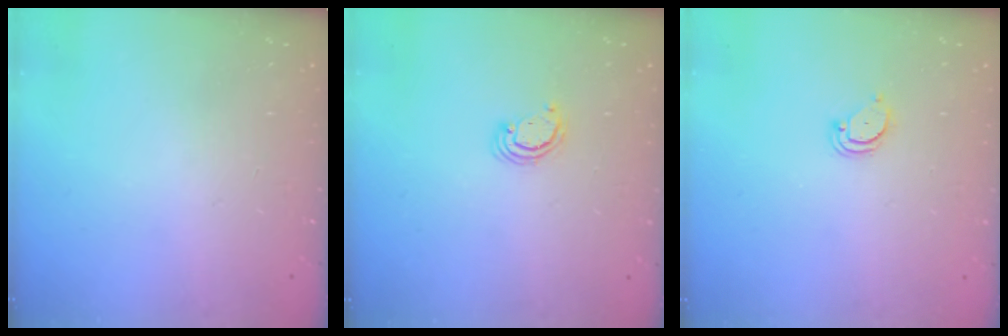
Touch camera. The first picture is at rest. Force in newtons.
{"total": 2.6, "press": 2.5, "slide": 0.2}
{"total": 2.1, "press": 2.1, "slide": 0.2}